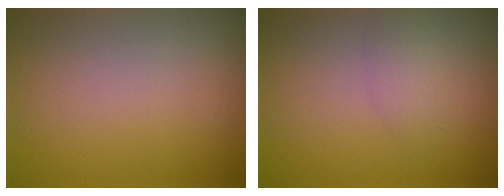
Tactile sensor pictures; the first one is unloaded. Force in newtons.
{"total": 1.6, "press": 1.6, "slide": 0.1}